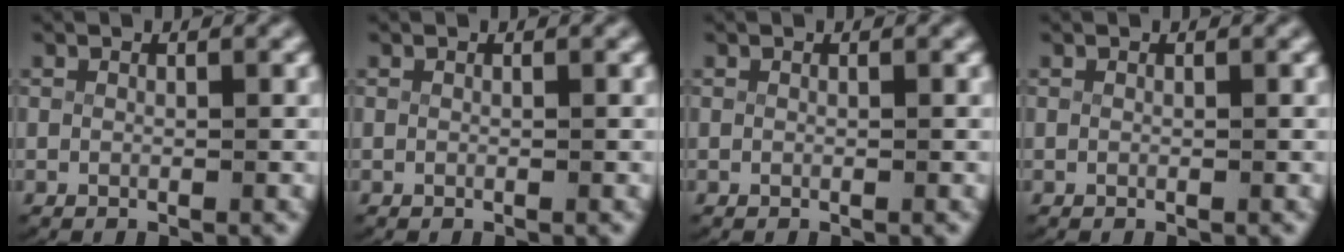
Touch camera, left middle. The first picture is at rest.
{"total": 0.0}
{"total": 0.0}
{"total": 0.0}